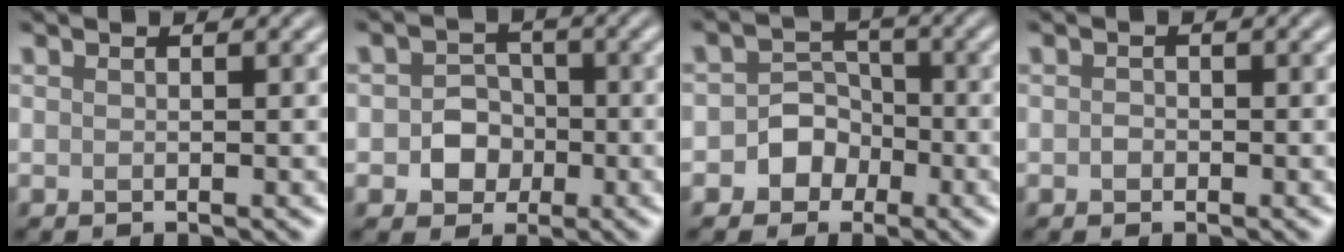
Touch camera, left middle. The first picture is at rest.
{"total": 3.1, "force": [-0.7, 2.8, 1.3], "torque": [-0.001, 0.002, -0.022]}
{"total": 4.0, "force": [-1.5, 3.5, 1.1], "torque": [0.018, 0.011, -0.044]}
{"total": 0.7, "force": [-0.3, 0.6, 0.2], "torque": [-0.004, -0.003, -0.007]}